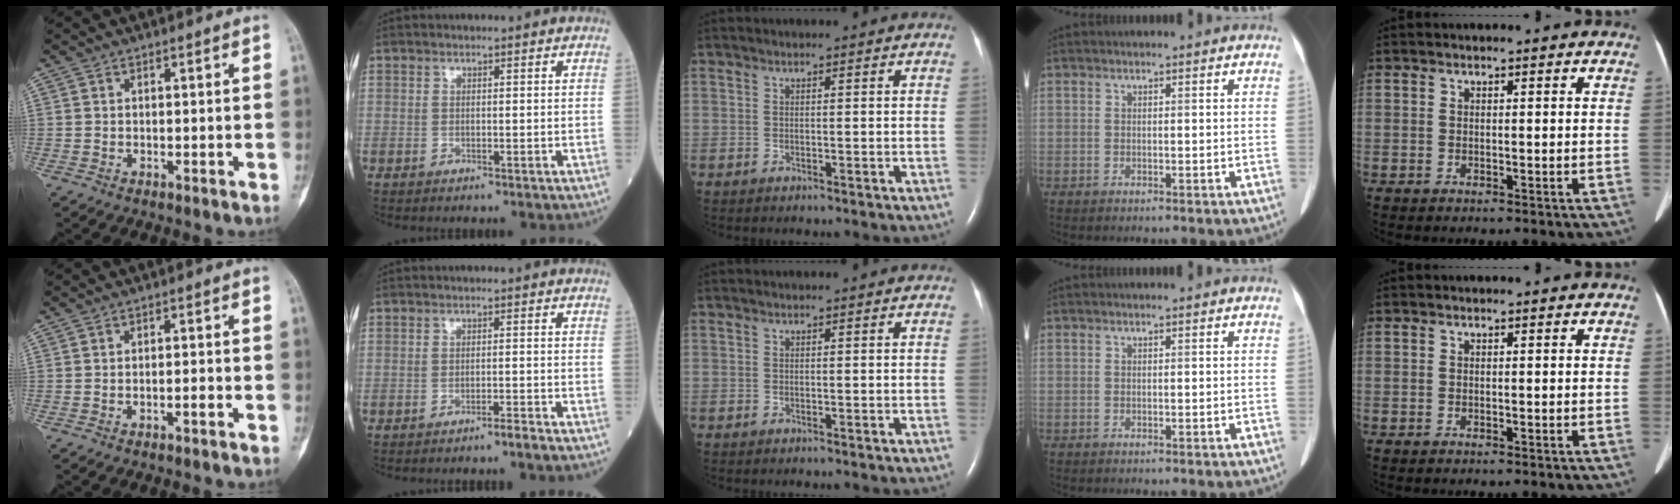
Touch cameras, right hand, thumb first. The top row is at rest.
{"thumb": {"total": 1.6, "force": [-0.9, 0.4, 1.2], "torque": [-0.020, 0.012, -0.013]}, "index": {"total": 2.1, "force": [-1.9, -0.4, 1.0], "torque": [-0.014, 0.002, -0.028]}}